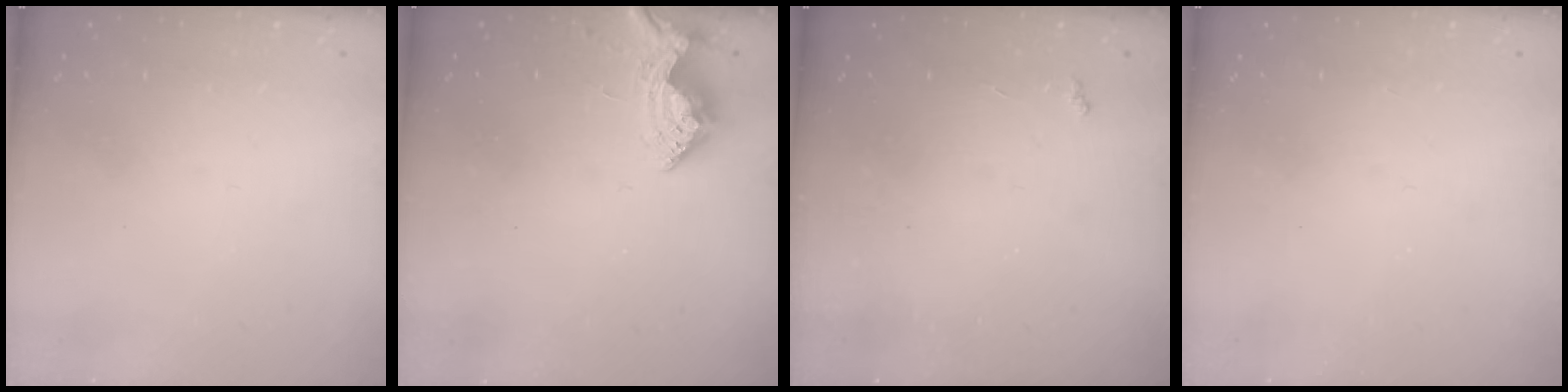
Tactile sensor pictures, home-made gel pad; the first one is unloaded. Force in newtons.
{"total": 10.1, "press": 10.1, "slide": 0.4}
{"total": 2.9, "press": 2.8, "slide": 0.5}
{"total": 0.9, "press": 0.9, "slide": 0.3}